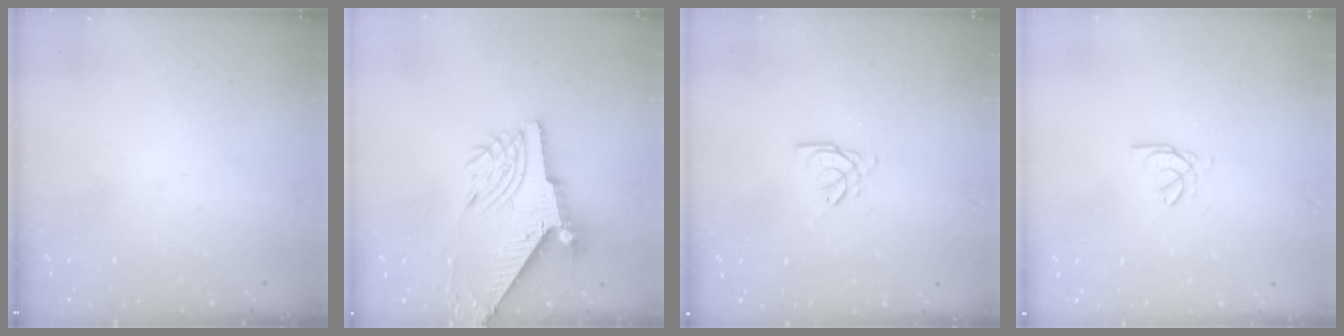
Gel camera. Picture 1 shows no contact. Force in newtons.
{"total": 12.0, "press": 11.9, "slide": 1.4}
{"total": 0.9, "press": 0.8, "slide": 0.2}
{"total": 2.7, "press": 2.7, "slide": 0.4}